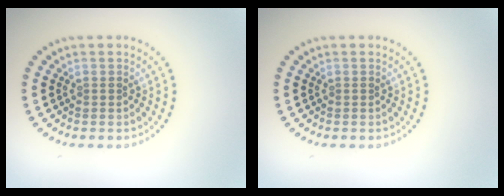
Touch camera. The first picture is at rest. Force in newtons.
{"total": 0.0}